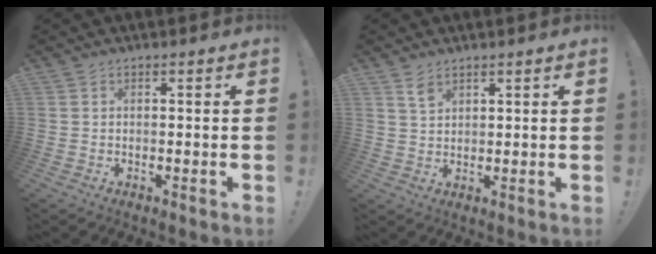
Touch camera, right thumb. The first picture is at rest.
{"total": 3.9, "force": [2.8, 2.2, 1.7], "torque": [-0.015, -0.020, 0.049]}